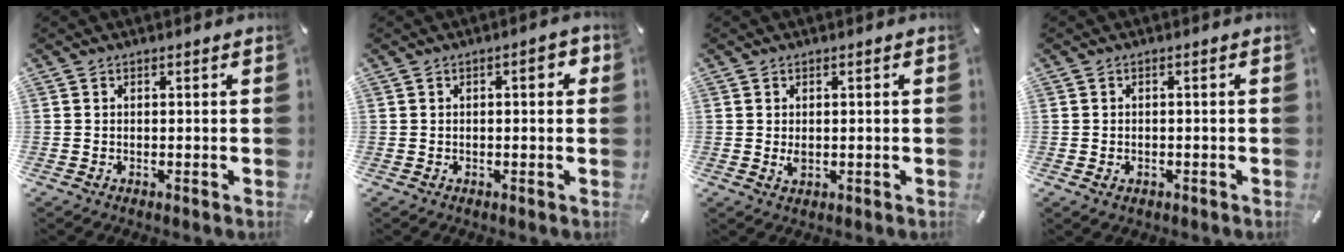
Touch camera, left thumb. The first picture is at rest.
{"total": 3.5, "force": [0.5, 1.3, 3.2], "torque": [-0.046, 0.006, 0.001]}
{"total": 1.8, "force": [0.0, 1.0, 1.5], "torque": [-0.036, -0.001, -0.003]}
{"total": 1.6, "force": [-0.7, 1.2, 0.9], "torque": [-0.017, 0.004, -0.015]}